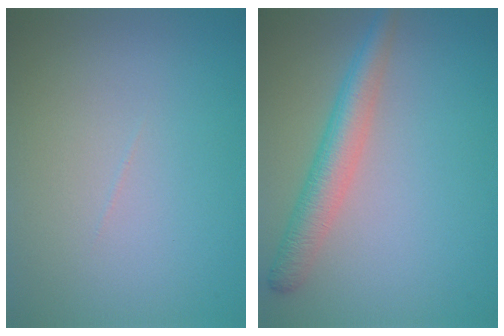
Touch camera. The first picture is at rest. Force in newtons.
{"total": 3.7, "press": 3.7, "slide": 0.1}